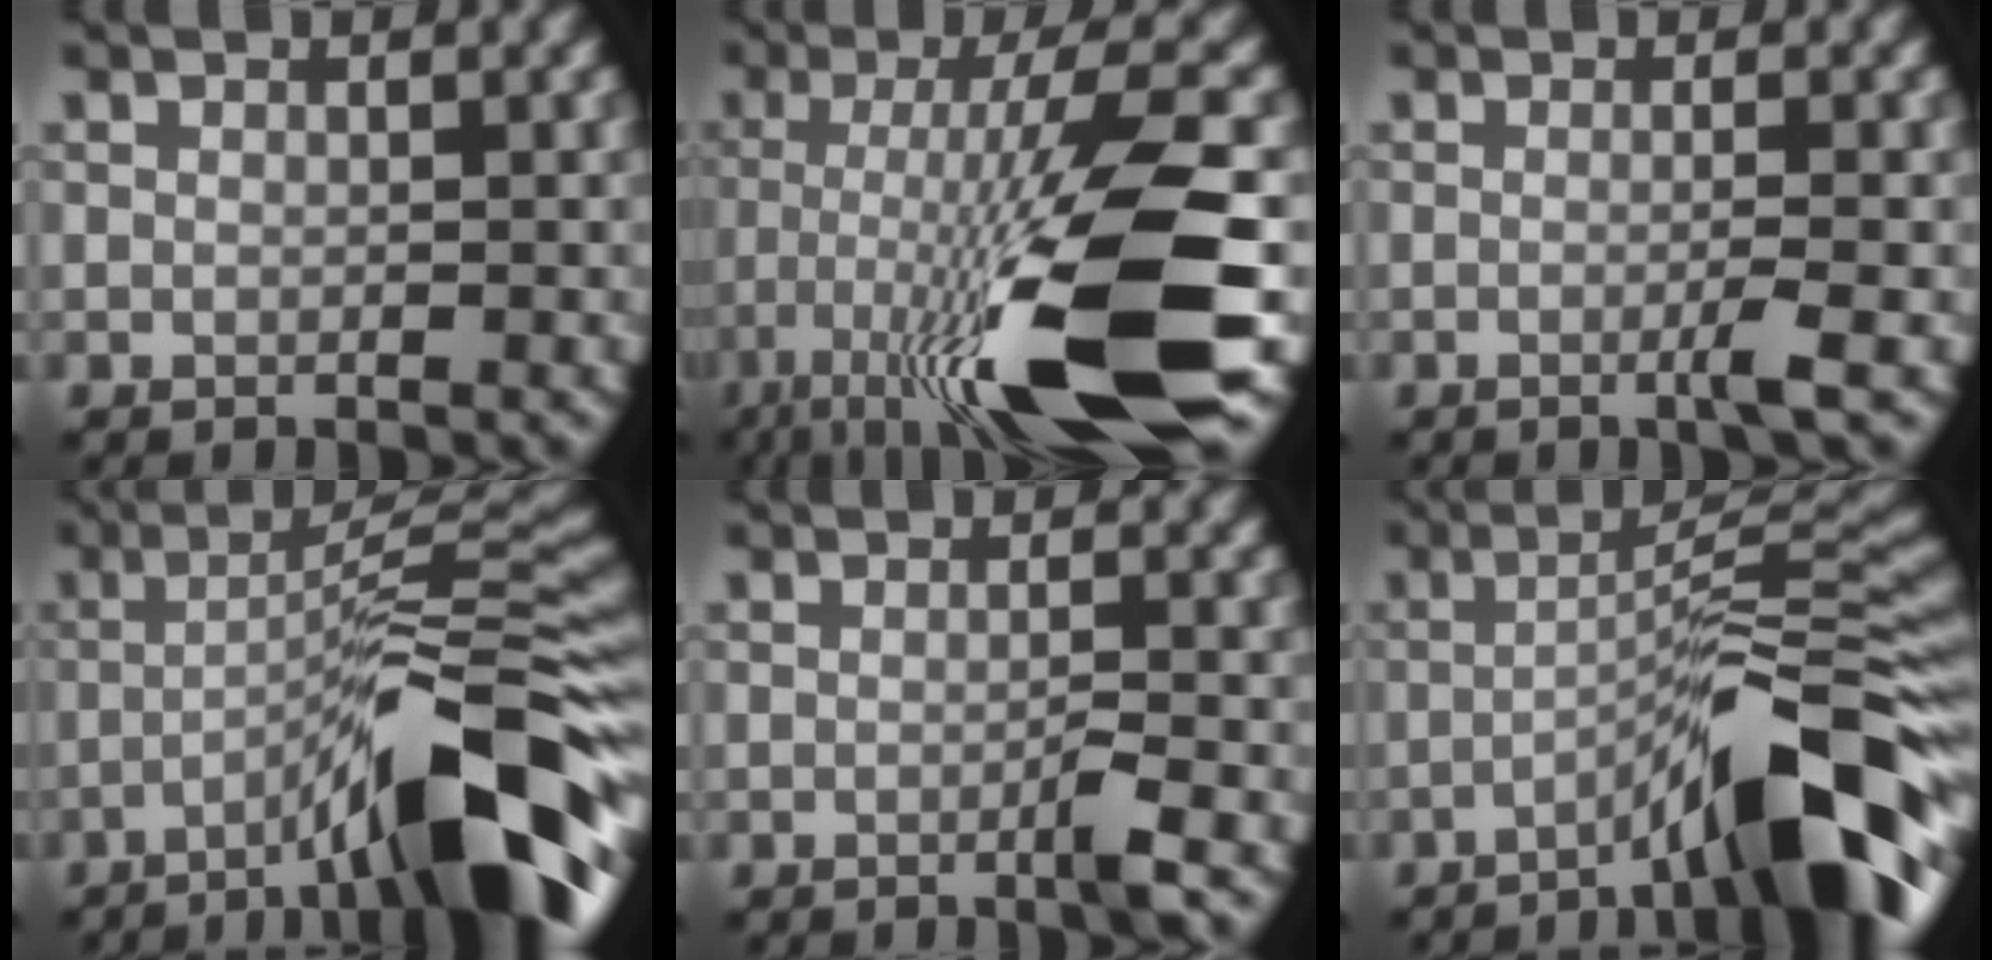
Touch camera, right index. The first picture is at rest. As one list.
[{"total": 14.0, "force": [-6.0, 2.5, 12.4], "torque": [-0.216, 0.001, -0.097]}, {"total": 2.0, "force": [-0.6, 0.2, 1.9], "torque": [-0.030, -0.002, -0.018]}, {"total": 13.4, "force": [-6.4, 2.5, 11.5], "torque": [-0.162, 0.018, -0.099]}, {"total": 1.8, "force": [-0.8, 0.1, 1.6], "torque": [-0.024, 0.001, -0.020]}, {"total": 11.5, "force": [-6.1, 1.9, 9.6], "torque": [-0.125, 0.023, -0.104]}]